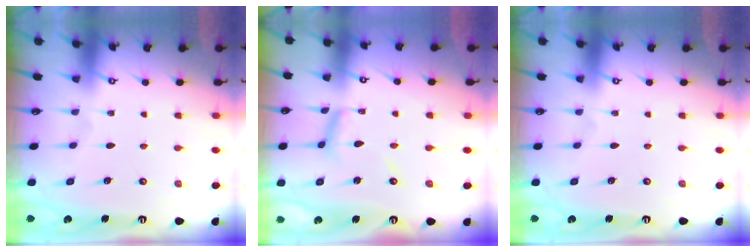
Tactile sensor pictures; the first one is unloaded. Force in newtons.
{"total": 8.5, "press": 8.5, "slide": 0.3}
{"total": 0.0}